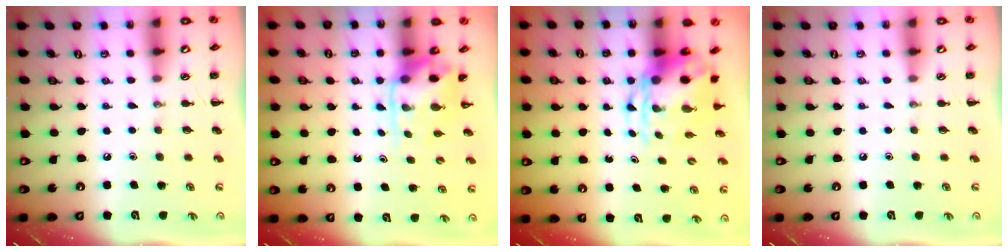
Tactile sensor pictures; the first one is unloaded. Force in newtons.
{"total": 4.0, "press": 3.9, "slide": 0.8}
{"total": 6.3, "press": 6.0, "slide": 1.8}
{"total": 0.0}